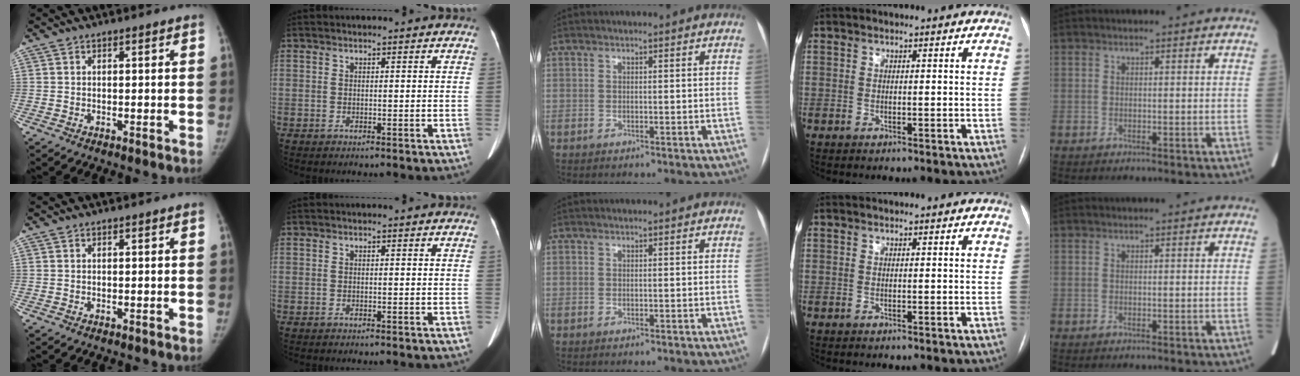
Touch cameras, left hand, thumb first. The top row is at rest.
{}